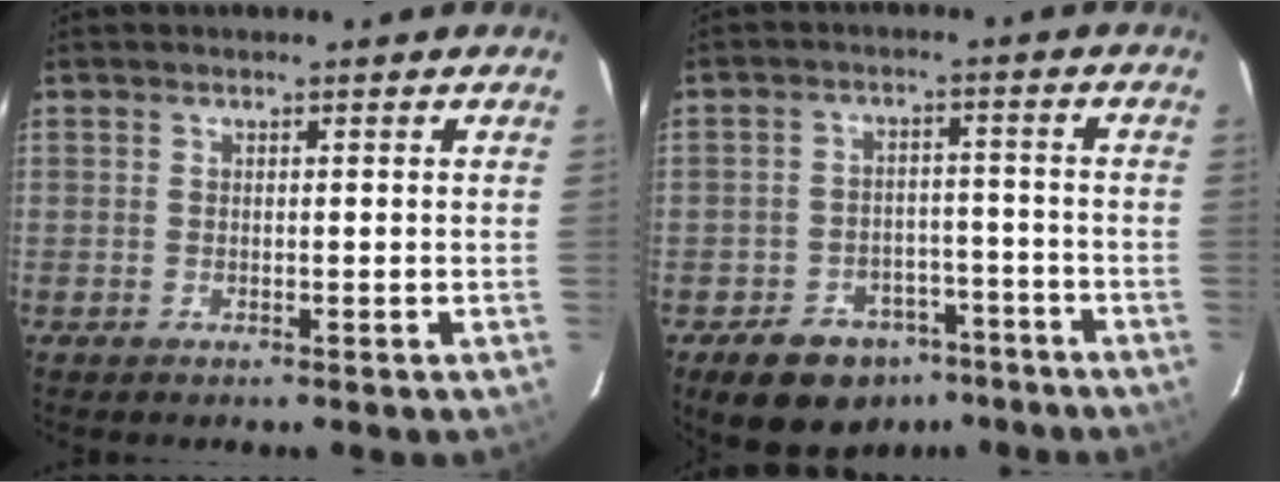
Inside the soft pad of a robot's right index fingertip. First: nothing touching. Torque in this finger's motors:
{"motor_torque": [0.00, -0.45, -0.50, -0.21]}